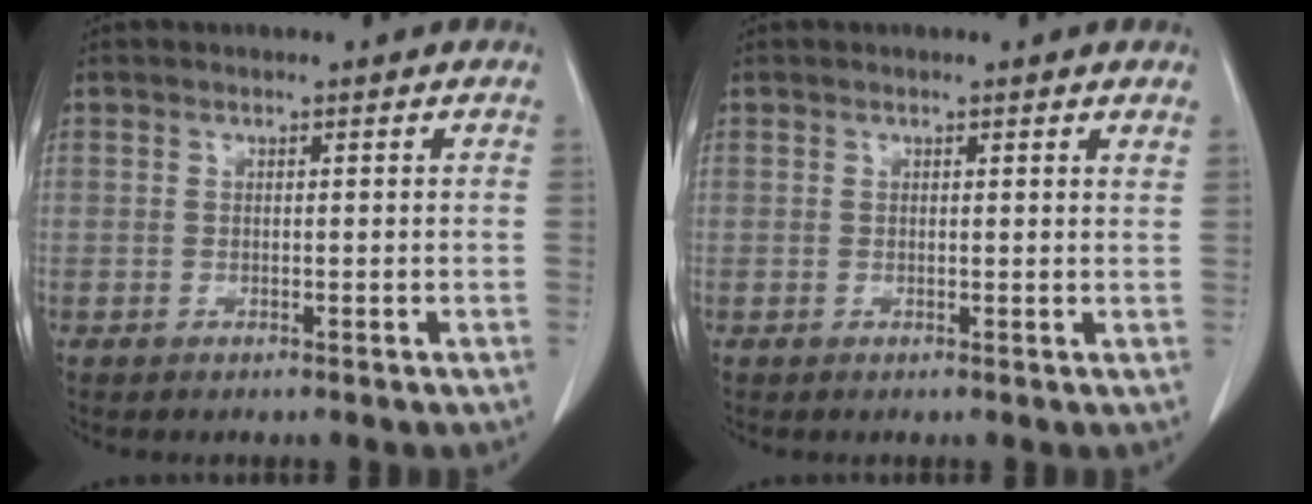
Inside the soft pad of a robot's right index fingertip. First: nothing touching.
{"total": 1.0, "force": [0.9, 0.0, 0.3], "torque": [-0.011, -0.004, 0.004]}